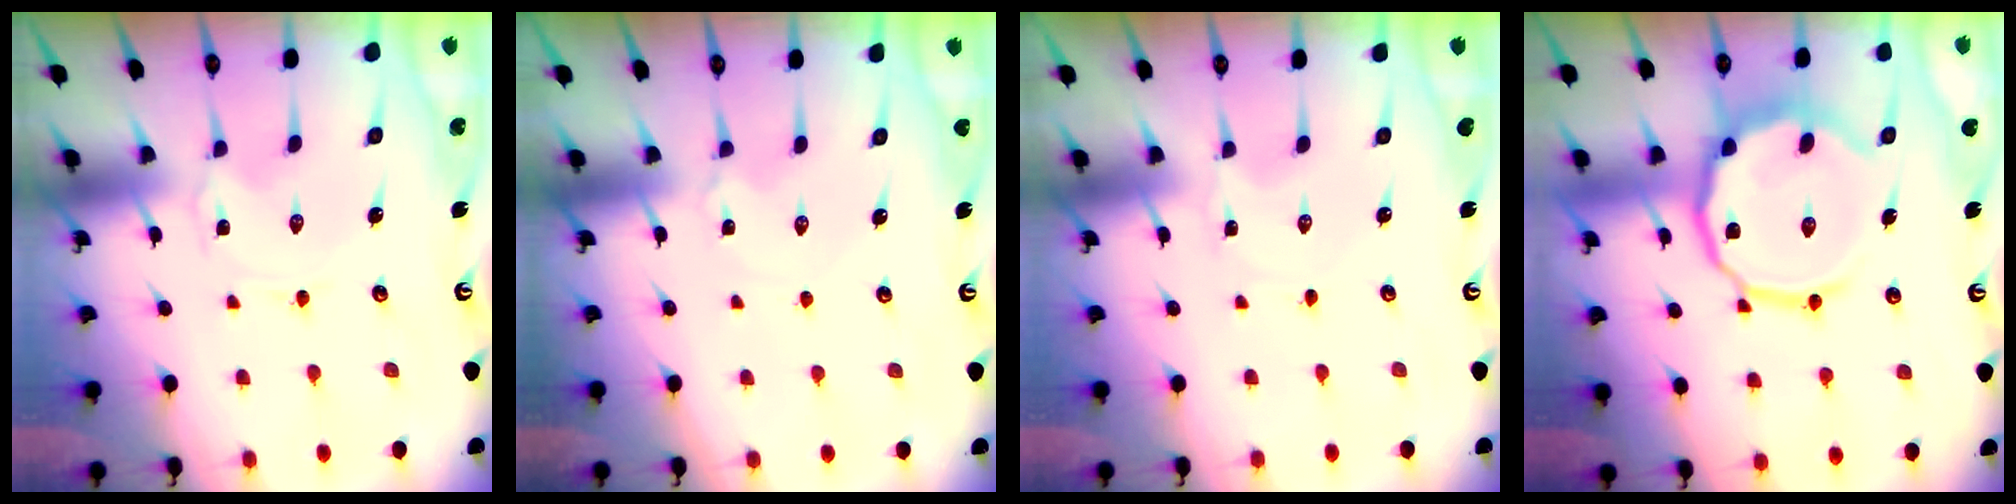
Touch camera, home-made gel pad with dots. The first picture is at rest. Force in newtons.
{"total": 1.2, "press": 1.2, "slide": 0.3}
{"total": 0.0}
{"total": 12.9, "press": 12.7, "slide": 2.1}